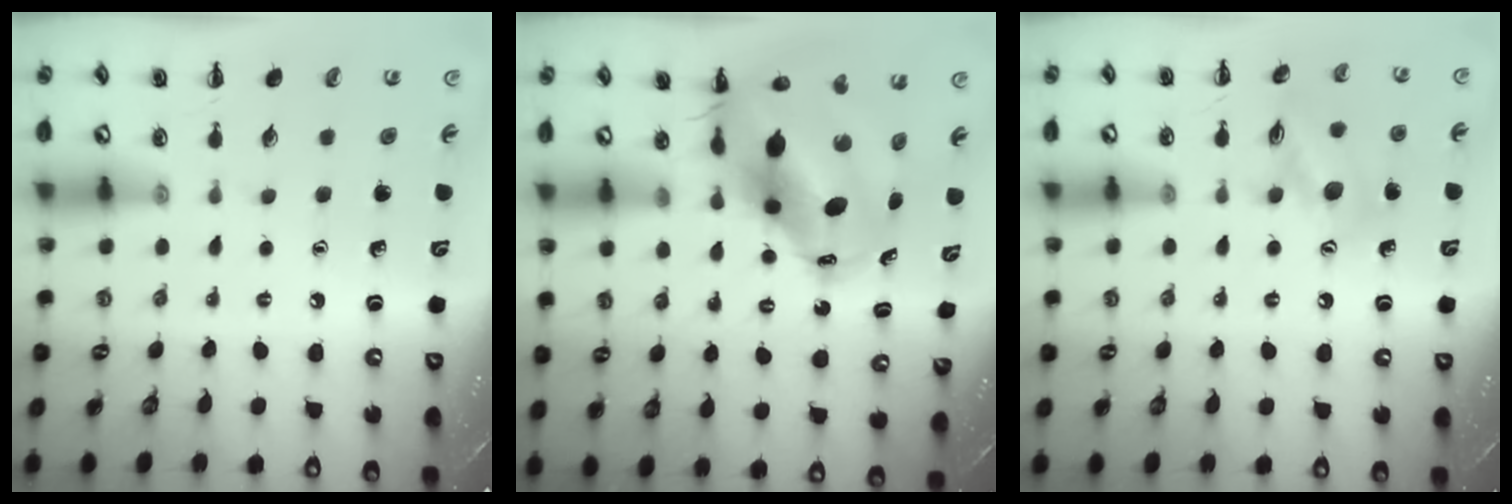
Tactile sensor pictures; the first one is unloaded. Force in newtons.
{"total": 13.1, "press": 12.6, "slide": 3.6}
{"total": 12.4, "press": 12.4, "slide": 1.1}